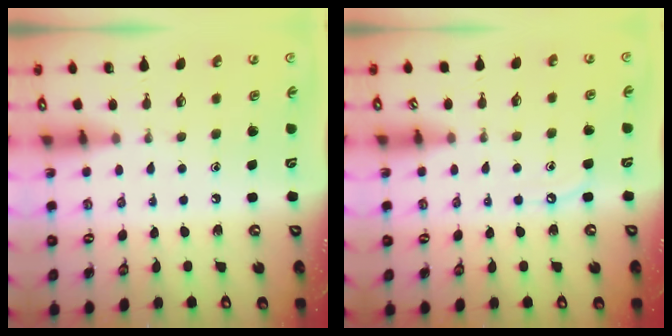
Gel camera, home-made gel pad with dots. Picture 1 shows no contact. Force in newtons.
{"total": 6.0, "press": 5.9, "slide": 0.6}